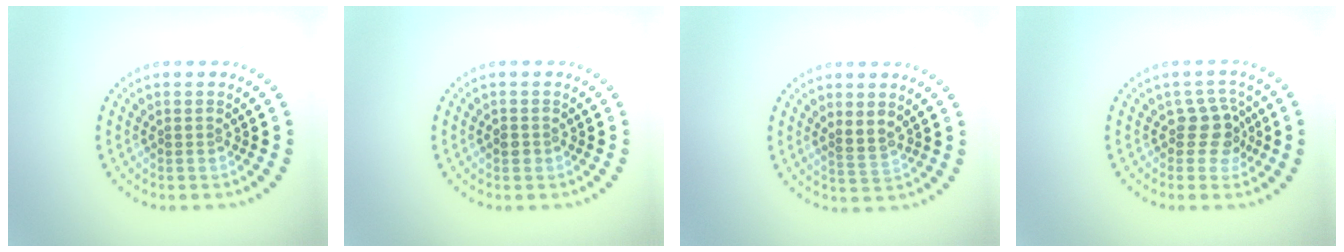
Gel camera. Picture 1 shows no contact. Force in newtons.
{"total": 1.0, "press": 0.9, "slide": 0.4}
{"total": 1.7, "press": 1.4, "slide": 0.9}
{"total": 2.6, "press": 2.1, "slide": 1.6}